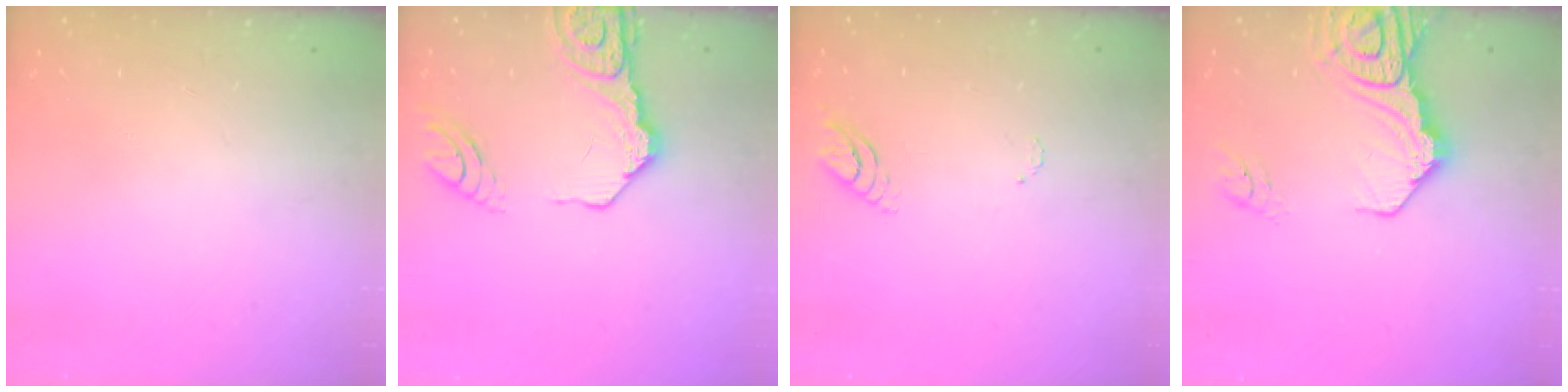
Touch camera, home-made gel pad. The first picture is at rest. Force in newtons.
{"total": 14.9, "press": 14.8, "slide": 1.3}
{"total": 4.1, "press": 4.1, "slide": 0.4}
{"total": 16.4, "press": 16.3, "slide": 1.8}